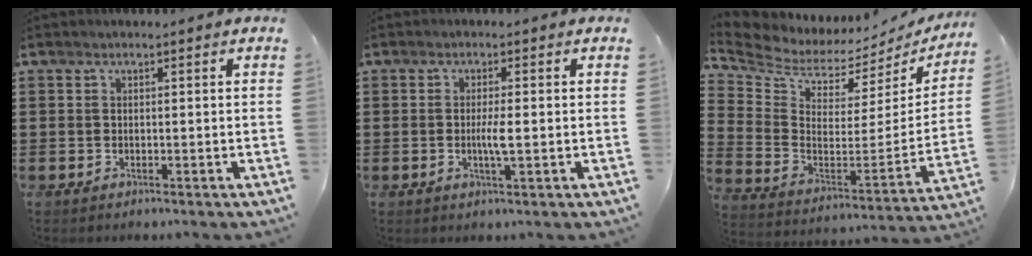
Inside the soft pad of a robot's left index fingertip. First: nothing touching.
{"total": 3.0, "force": [-0.3, 0.3, 3.0], "torque": [-0.054, -0.003, -0.006]}
{"total": 4.0, "force": [3.6, 1.7, 0.5], "torque": [-0.042, -0.050, 0.058]}